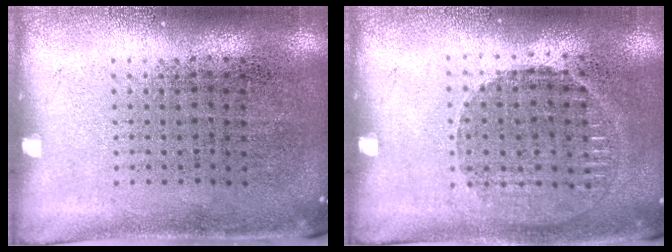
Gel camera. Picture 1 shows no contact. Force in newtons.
{"total": 1.0, "press": 1.0, "slide": 0.1}